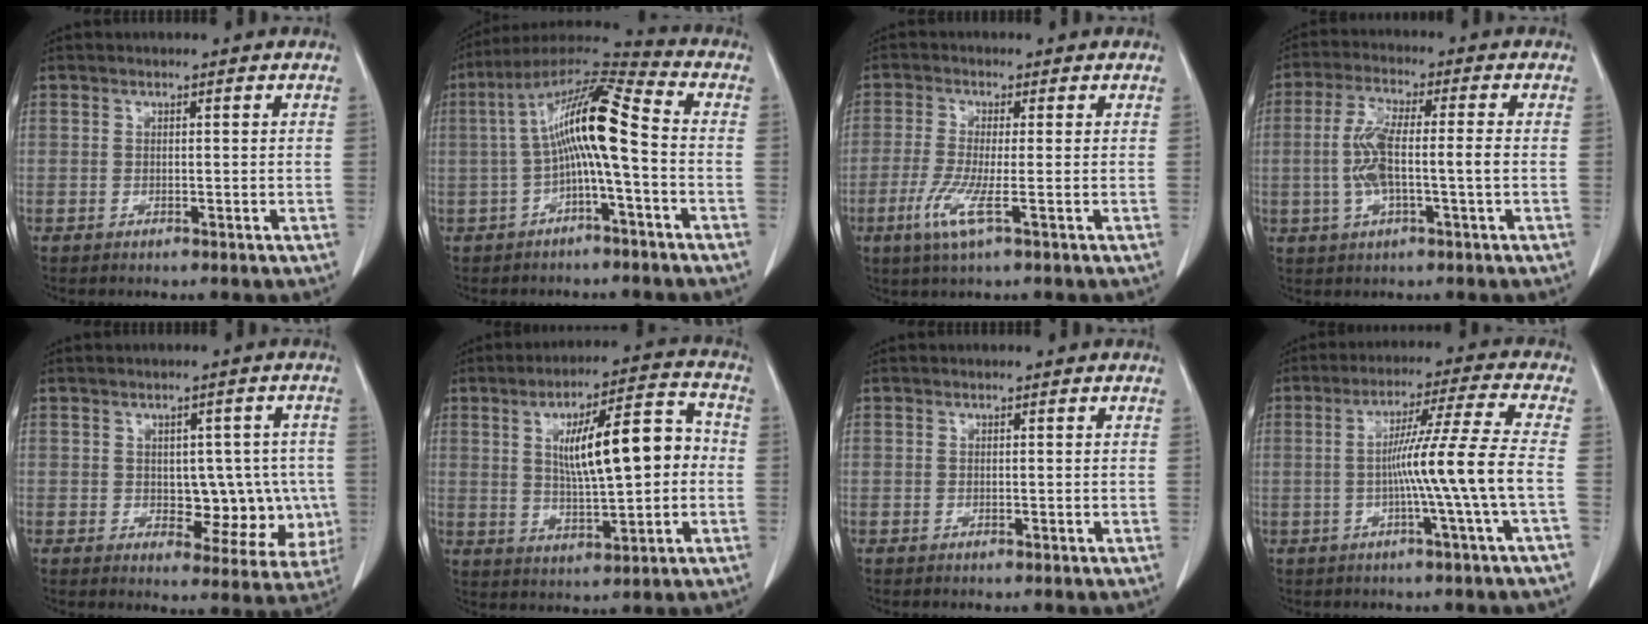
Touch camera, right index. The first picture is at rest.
{"total": 12.1, "force": [-0.9, 1.0, 12.0], "torque": [-0.222, 0.037, -0.022]}
{"total": 5.6, "force": [-2.2, 0.0, 5.1], "torque": [-0.113, -0.017, -0.047]}
{"total": 8.2, "force": [-0.9, 1.2, 8.1], "torque": [-0.167, 0.010, -0.020]}
{"total": 9.0, "force": [-0.7, 5.4, 7.2], "torque": [-0.064, 0.016, 0.005]}
{"total": 13.4, "force": [1.2, 3.2, 13.0], "torque": [-0.206, 0.029, 0.022]}
{"total": 0.0}
{"total": 10.0, "force": [-1.7, -2.5, 9.6], "torque": [-0.167, 0.004, -0.029]}